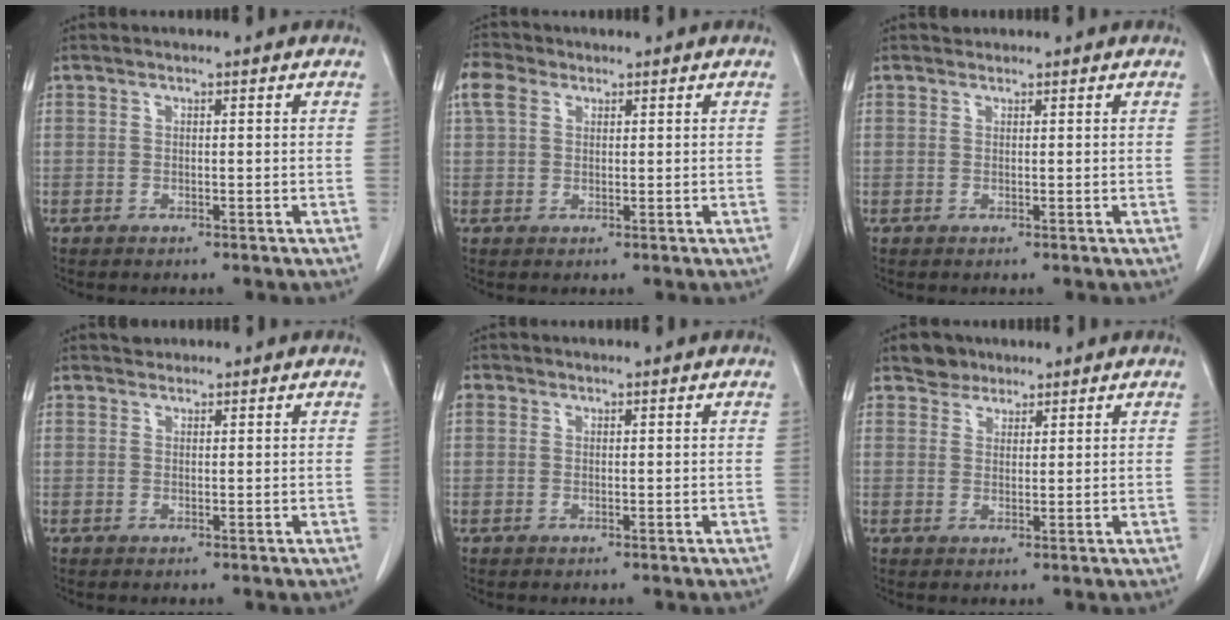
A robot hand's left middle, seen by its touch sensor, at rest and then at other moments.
{"total": 3.9, "force": [1.9, 2.6, 2.1], "torque": [-0.059, 0.020, 0.041]}
{"total": 0.5, "force": [0.5, 0.2, -0.1], "torque": [-0.005, 0.007, 0.010]}
{"total": 0.9, "force": [0.8, 0.4, -0.1], "torque": [-0.003, 0.007, 0.013]}
{"total": 1.2, "force": [0.5, 1.1, 0.3], "torque": [-0.002, 0.010, 0.008]}
{"total": 2.9, "force": [2.3, 1.7, 0.2], "torque": [-0.005, 0.008, 0.038]}